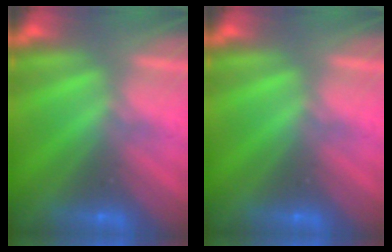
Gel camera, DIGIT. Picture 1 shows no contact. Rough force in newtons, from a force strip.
{"total": 0.0}